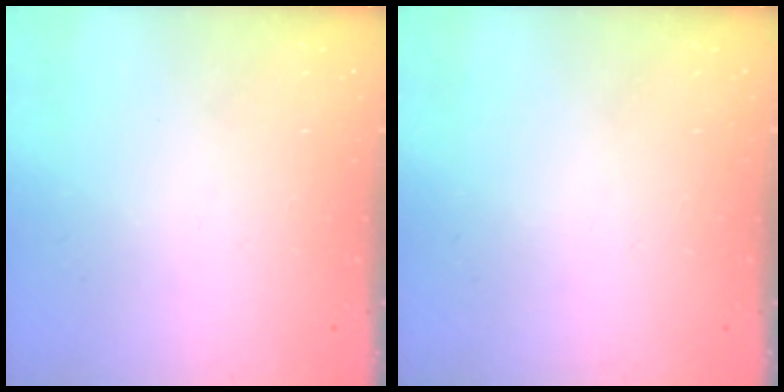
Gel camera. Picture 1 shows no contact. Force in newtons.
{"total": 0.0}